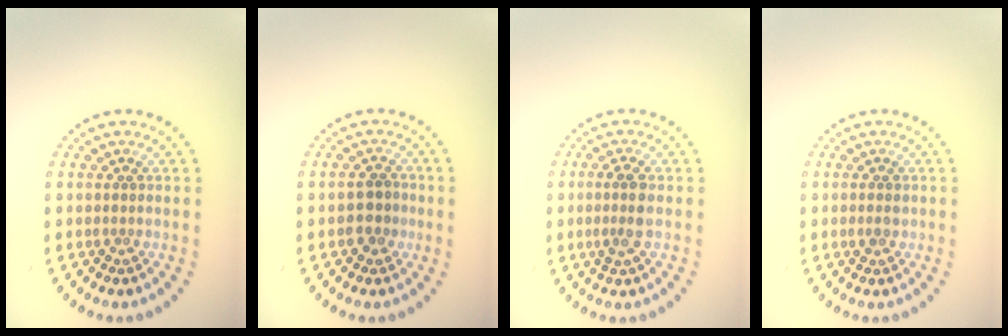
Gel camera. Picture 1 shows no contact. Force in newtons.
{"total": 2.1, "press": 2.1, "slide": 0.5}
{"total": 2.1, "press": 1.9, "slide": 0.9}
{"total": 0.9, "press": 0.9, "slide": 0.2}